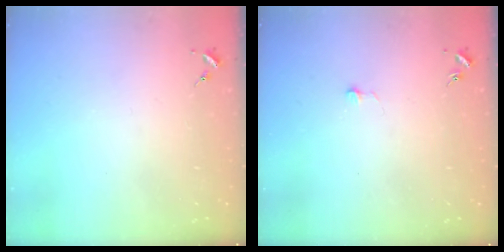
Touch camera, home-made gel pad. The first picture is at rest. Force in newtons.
{"total": 2.9, "press": 2.9, "slide": 0.2}